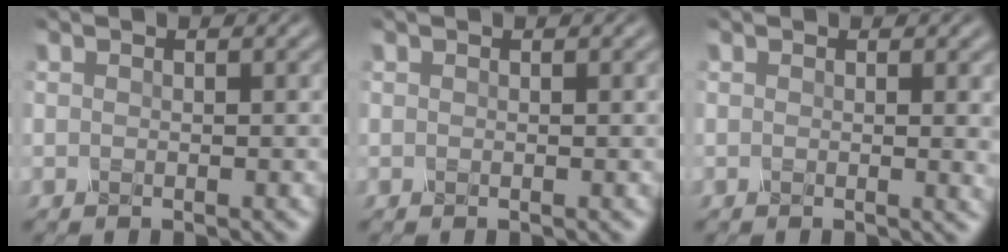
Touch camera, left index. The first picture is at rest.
{"total": 0.0}
{"total": 2.1, "force": [0.2, 0.7, 2.0], "torque": [-0.016, 0.000, 0.001]}